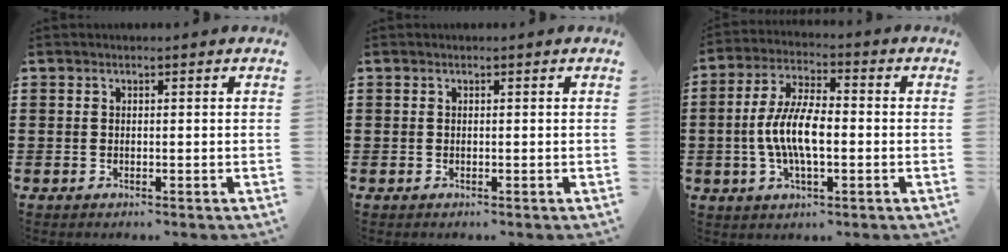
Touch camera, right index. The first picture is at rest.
{"total": 0.0}
{"total": 8.7, "force": [-1.3, 3.3, 7.9], "torque": [-0.178, -0.005, -0.033]}